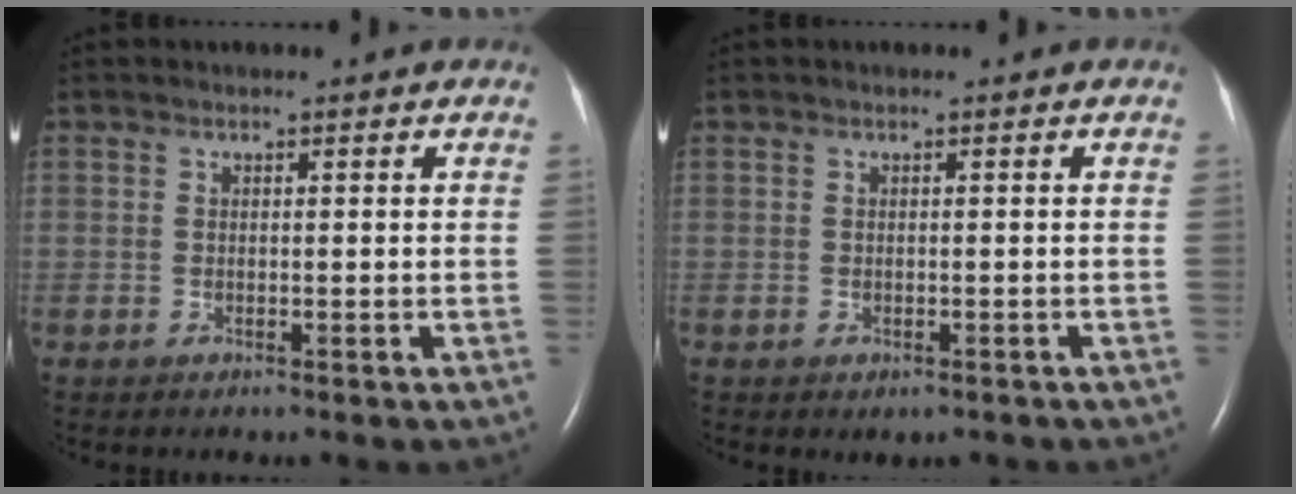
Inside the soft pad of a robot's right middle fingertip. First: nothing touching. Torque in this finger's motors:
{"motor_torque": [-0.02, 0.03, 0.02, 0.02]}